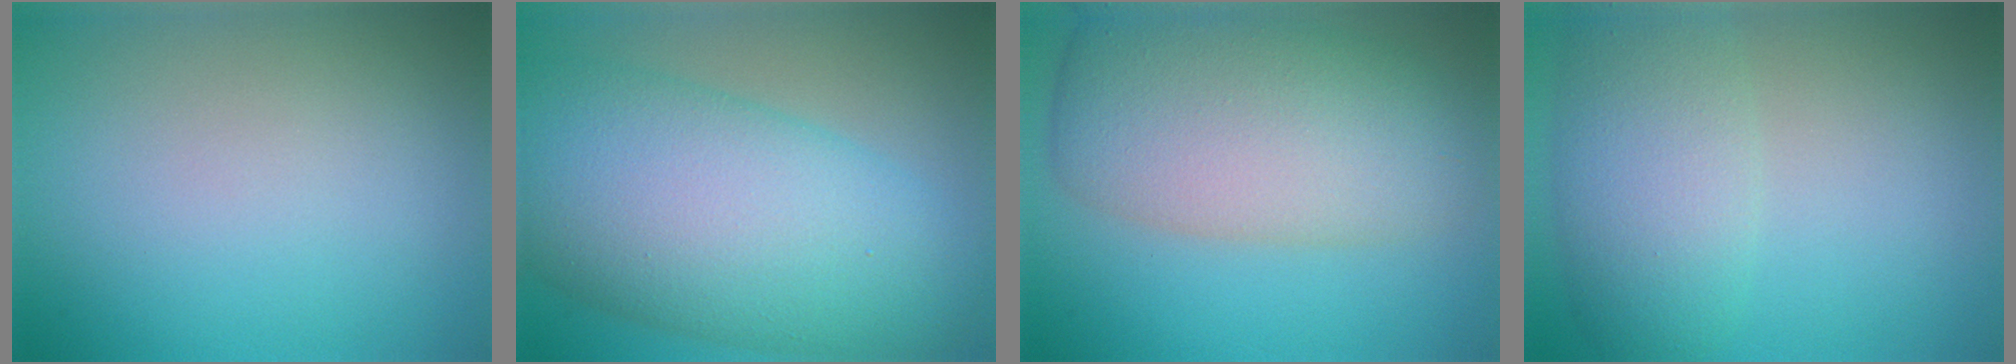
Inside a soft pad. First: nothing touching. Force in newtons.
{"total": 13.9, "press": 13.9, "slide": 0.2}
{"total": 9.4, "press": 9.3, "slide": 0.5}
{"total": 5.3, "press": 5.3, "slide": 0.1}